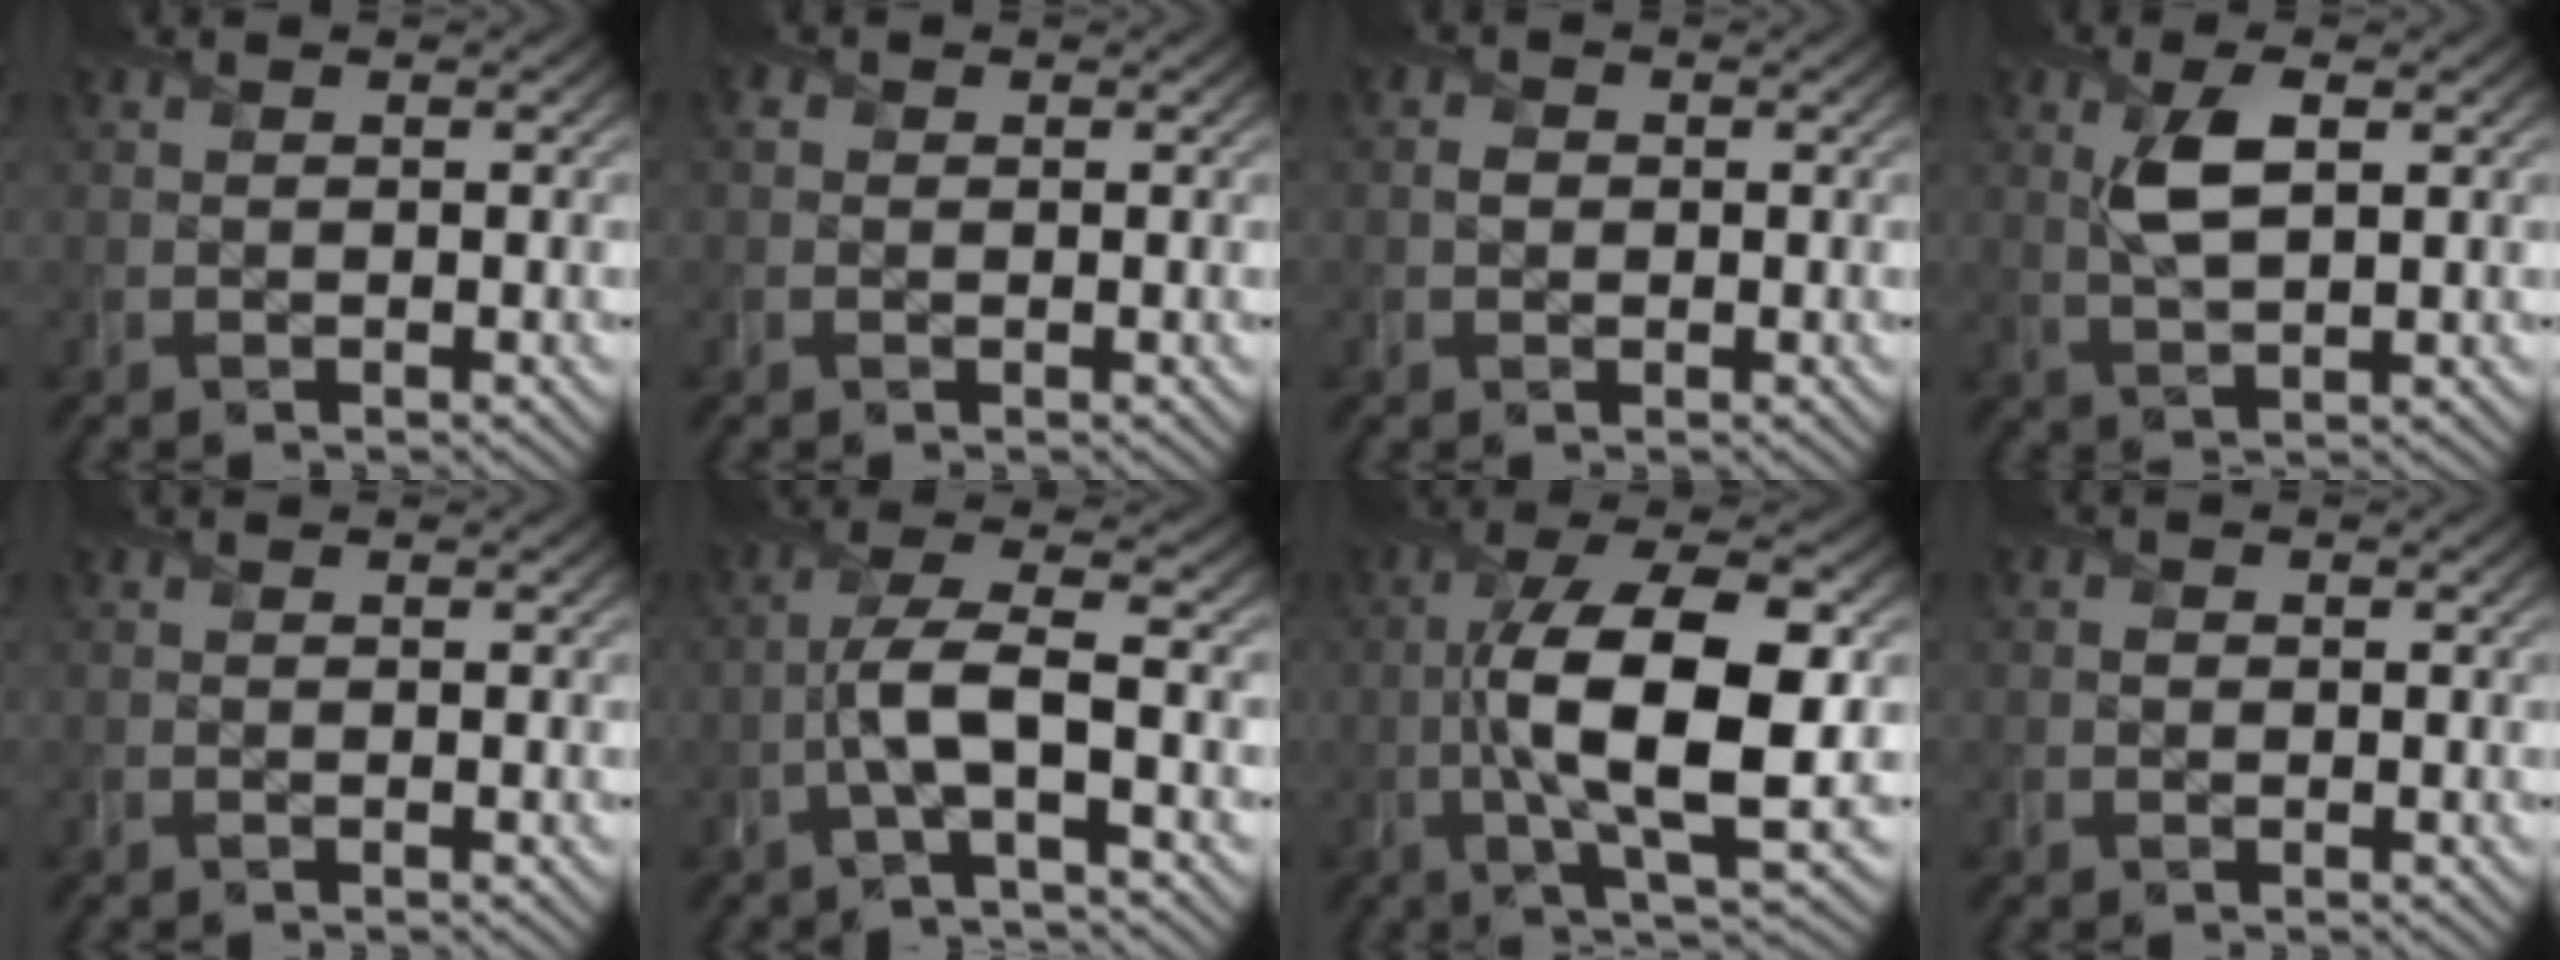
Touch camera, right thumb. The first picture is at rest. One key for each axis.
{"total": 0.8, "fx": 0.1, "fy": 0.8, "fz": 0.0, "tx": 0.004, "ty": -0.002, "tz": 0.001}
{"total": 1.1, "fx": 0.0, "fy": 1.0, "fz": 0.2, "tx": -0.004, "ty": -0.003, "tz": -0.003}
{"total": 5.0, "fx": 1.4, "fy": 1.9, "fz": 4.3, "tx": -0.096, "ty": 0.001, "tz": 0.029}
{"total": 0.0}
{"total": 6.2, "fx": -2.1, "fy": 1.6, "fz": 5.6, "tx": -0.117, "ty": 0.010, "tz": -0.052}
{"total": 12.8, "fx": -1.0, "fy": 4.3, "fz": 12.0, "tx": -0.216, "ty": -0.002, "tz": -0.017}
{"total": 0.5, "fx": 0.0, "fy": 0.5, "fz": -0.1, "tx": 0.006, "ty": -0.004, "tz": -0.001}